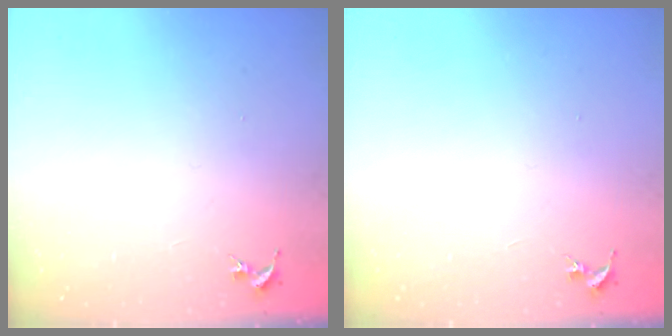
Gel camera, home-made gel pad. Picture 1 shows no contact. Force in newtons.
{"total": 0.0}